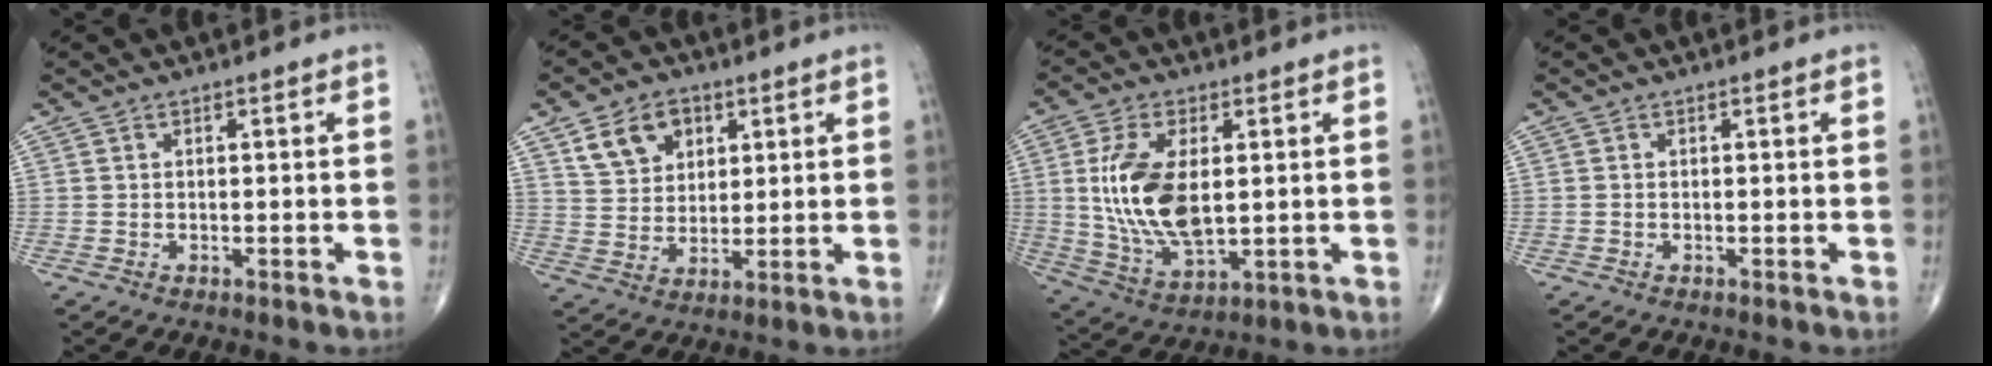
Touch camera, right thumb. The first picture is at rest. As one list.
[{"total": 9.0, "force": [4.3, 6.5, 4.4], "torque": [-0.051, -0.017, 0.081]}, {"total": 14.6, "force": [1.6, 7.4, 12.5], "torque": [-0.245, -0.016, 0.041]}, {"total": 0.0}]